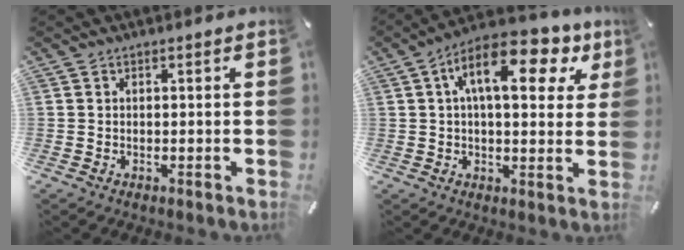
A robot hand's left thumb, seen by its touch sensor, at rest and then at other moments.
{"total": 14.7, "force": [5.9, 6.7, 11.7], "torque": [-0.187, -0.012, 0.095]}